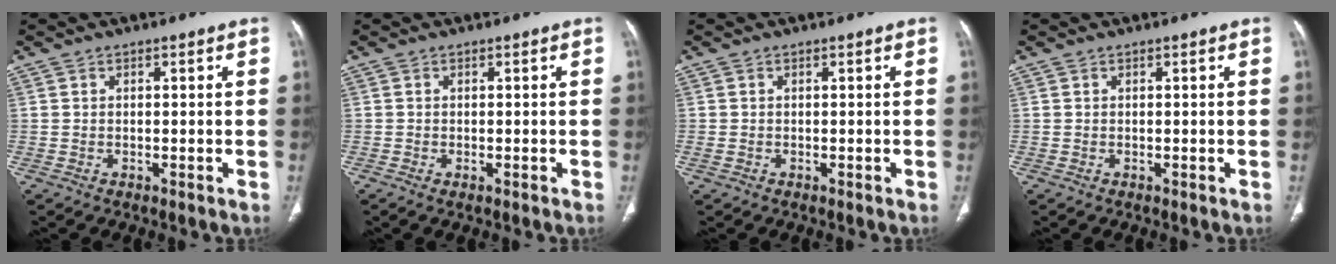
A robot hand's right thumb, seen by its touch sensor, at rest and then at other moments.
{"total": 1.0, "force": [-0.4, 0.4, 0.8], "torque": [-0.014, -0.001, -0.004]}
{"total": 0.7, "force": [-0.2, 0.5, 0.4], "torque": [-0.014, 0.000, -0.002]}
{"total": 0.0}